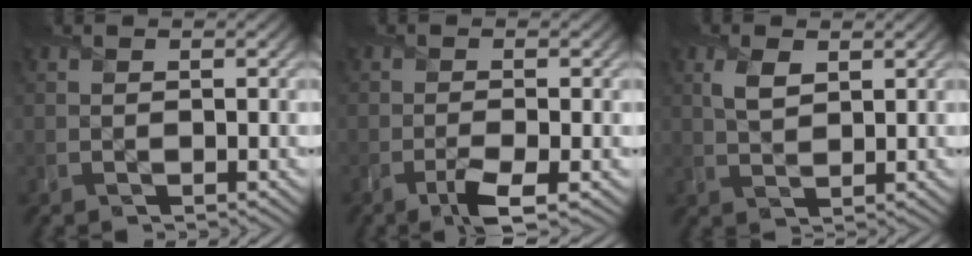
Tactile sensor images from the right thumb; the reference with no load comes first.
{"total": 3.0, "force": [-1.7, 0.5, 2.4], "torque": [-0.048, -0.004, -0.038]}
{"total": 3.1, "force": [1.4, 1.6, 2.2], "torque": [-0.053, 0.000, 0.030]}